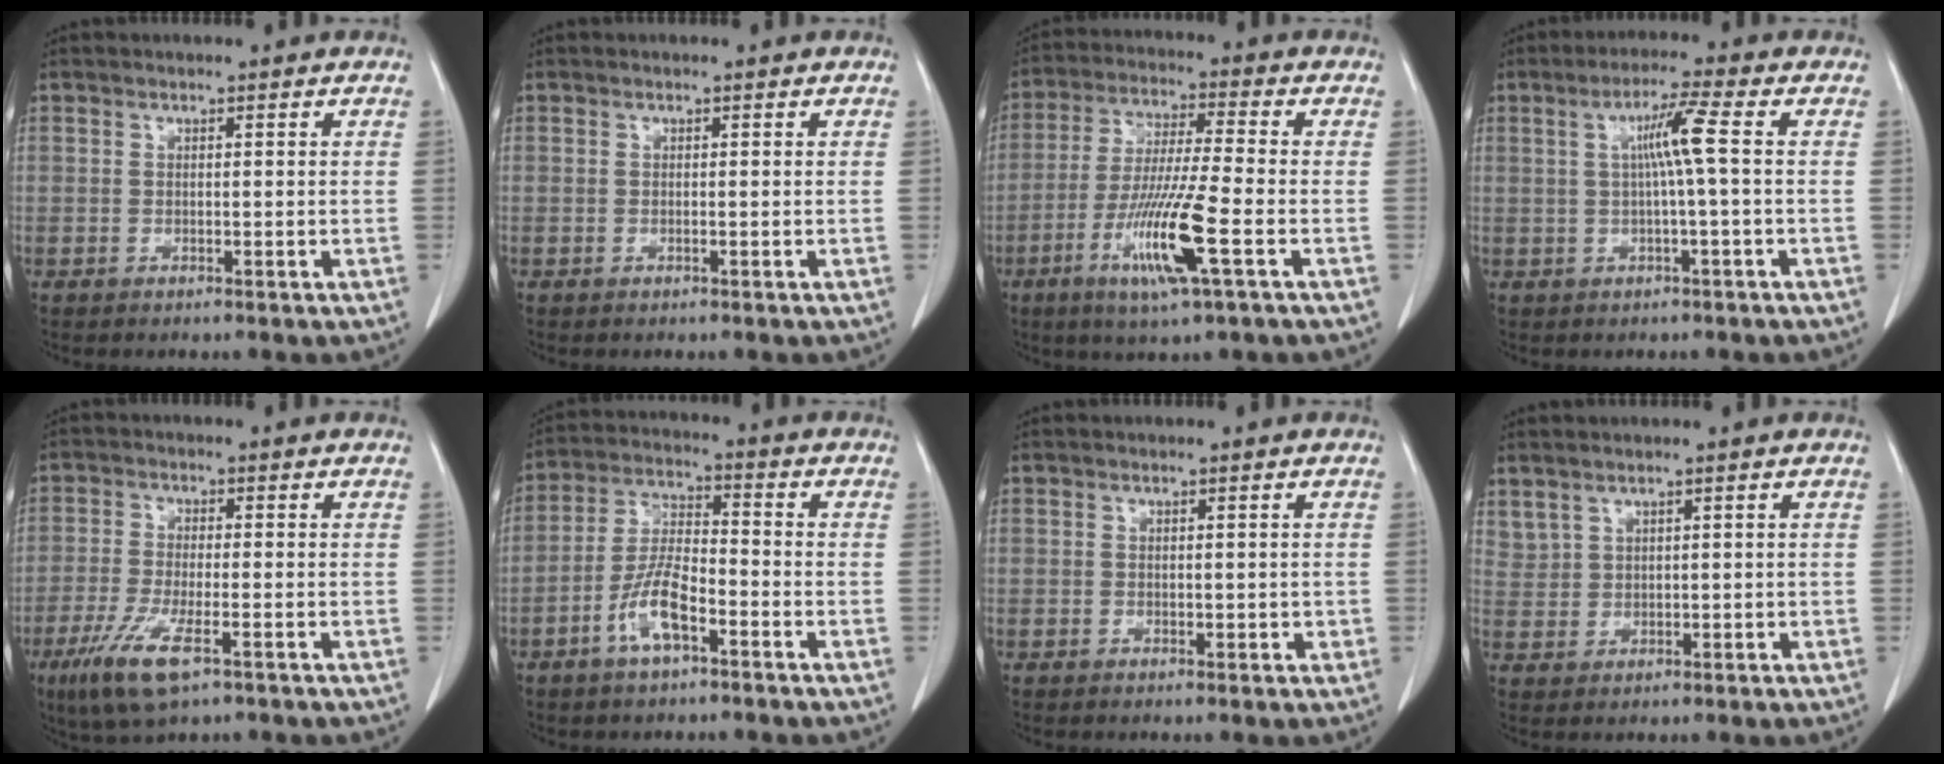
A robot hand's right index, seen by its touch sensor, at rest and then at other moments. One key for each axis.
{"total": 0.0}
{"total": 12.3, "fx": -4.6, "fy": -0.1, "fz": 11.4, "tx": -0.224, "ty": -0.022, "tz": -0.089}
{"total": 5.3, "fx": 0.5, "fy": -1.0, "fz": 5.2, "tx": -0.094, "ty": 0.008, "tz": 0.012}
{"total": 8.3, "fx": -4.5, "fy": 1.6, "fz": 6.8, "tx": -0.142, "ty": -0.023, "tz": -0.079}
{"total": 7.7, "fx": -3.8, "fy": 2.1, "fz": 6.4, "tx": -0.140, "ty": 0.001, "tz": -0.074}
{"total": 1.4, "fx": -0.1, "fy": 0.9, "fz": 1.1, "tx": -0.013, "ty": 0.001, "tz": 0.003}
{"total": 2.6, "fx": 2.1, "fy": 1.5, "fz": 0.5, "tx": -0.013, "ty": 0.006, "tz": 0.054}